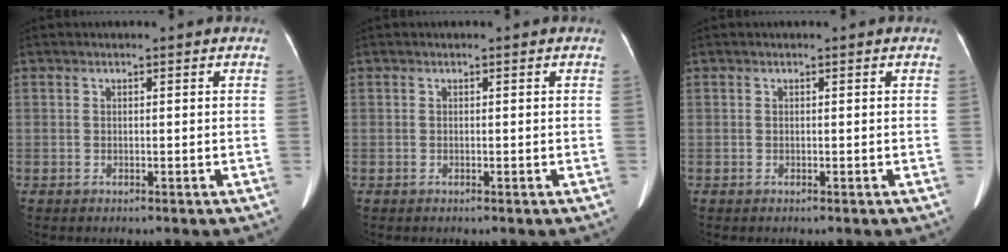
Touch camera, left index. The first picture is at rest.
{"total": 0.0}
{"total": 0.0}